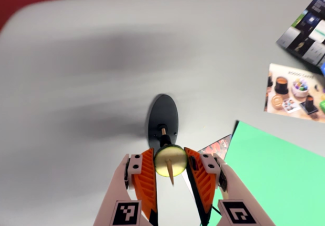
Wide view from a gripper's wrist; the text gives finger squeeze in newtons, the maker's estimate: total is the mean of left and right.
{"total": 9.3, "left": 9.0, "right": 9.6}